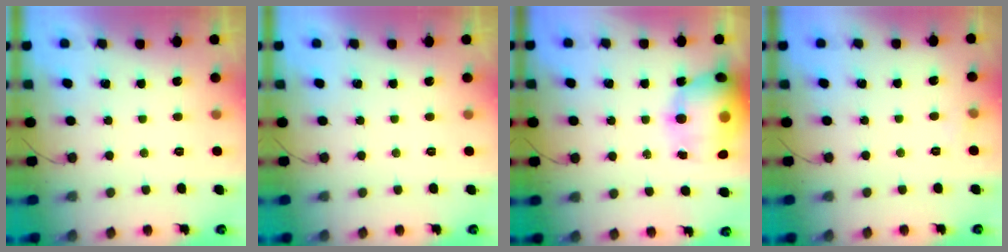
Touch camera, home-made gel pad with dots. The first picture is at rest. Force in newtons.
{"total": 0.0}
{"total": 19.3, "press": 18.8, "slide": 4.3}
{"total": 2.9, "press": 2.8, "slide": 0.9}